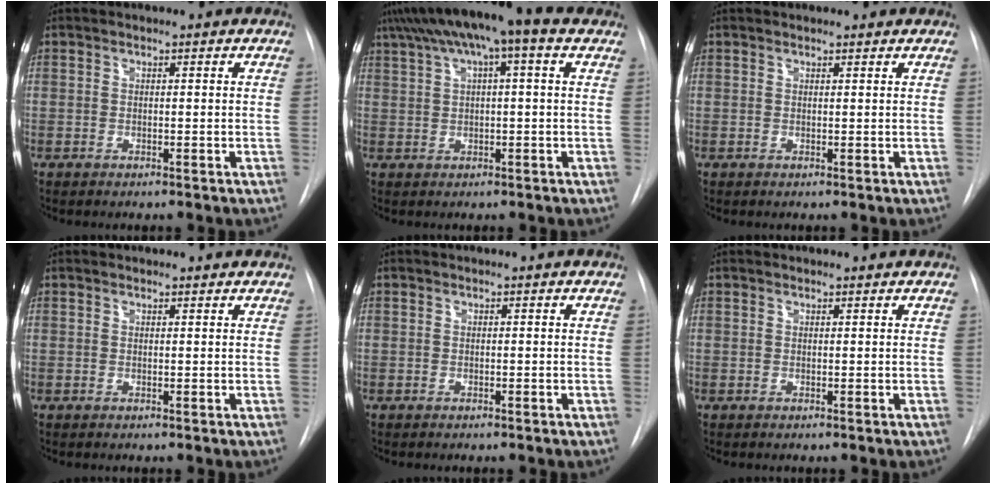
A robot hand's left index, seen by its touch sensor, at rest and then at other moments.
{"total": 12.3, "force": [7.2, 1.9, 9.7], "torque": [-0.168, 0.057, 0.109]}
{"total": 2.2, "force": [2.1, 0.5, 0.4], "torque": [-0.009, 0.019, 0.026]}
{"total": 1.5, "force": [1.5, 0.4, 0.2], "torque": [-0.010, 0.011, 0.019]}
{"total": 0.0}
{"total": 1.4, "force": [1.3, 0.2, 0.2], "torque": [-0.009, 0.011, 0.018]}